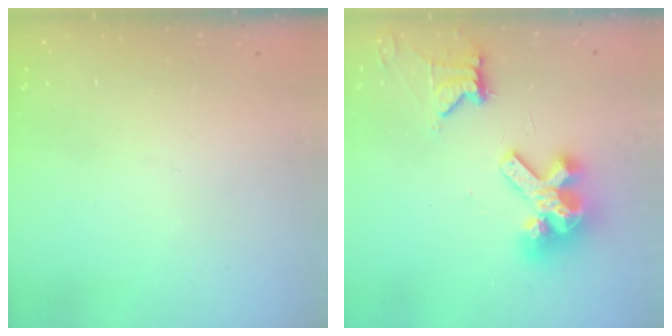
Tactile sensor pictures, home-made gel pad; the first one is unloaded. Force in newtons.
{"total": 12.5, "press": 12.4, "slide": 1.6}